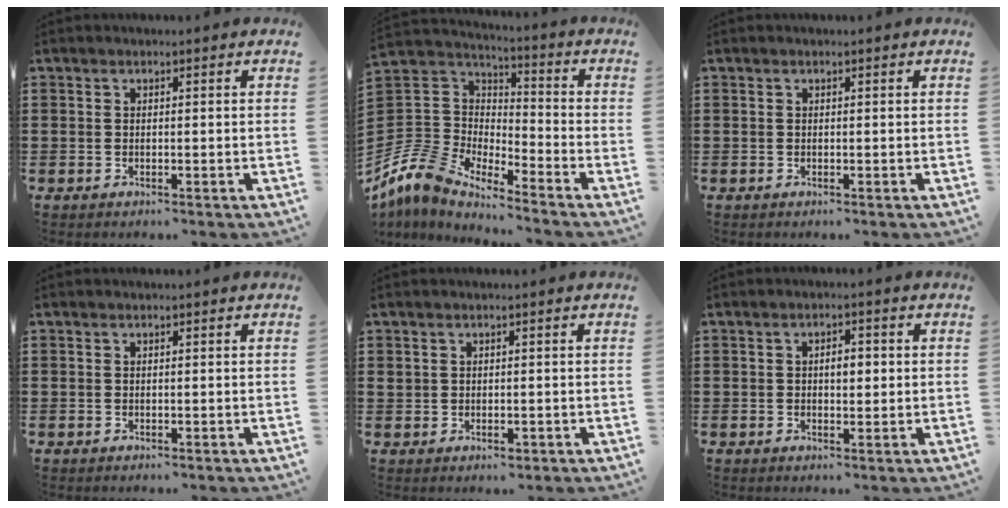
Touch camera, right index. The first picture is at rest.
{"total": 8.1, "force": [-7.5, 2.6, 1.5], "torque": [-0.087, -0.006, -0.165]}
{"total": 0.0}
{"total": 0.0}
{"total": 1.2, "force": [0.2, 1.1, 0.5], "torque": [-0.013, 0.005, 0.002]}
{"total": 2.8, "force": [0.1, 1.3, 2.4], "torque": [-0.039, 0.003, -0.003]}